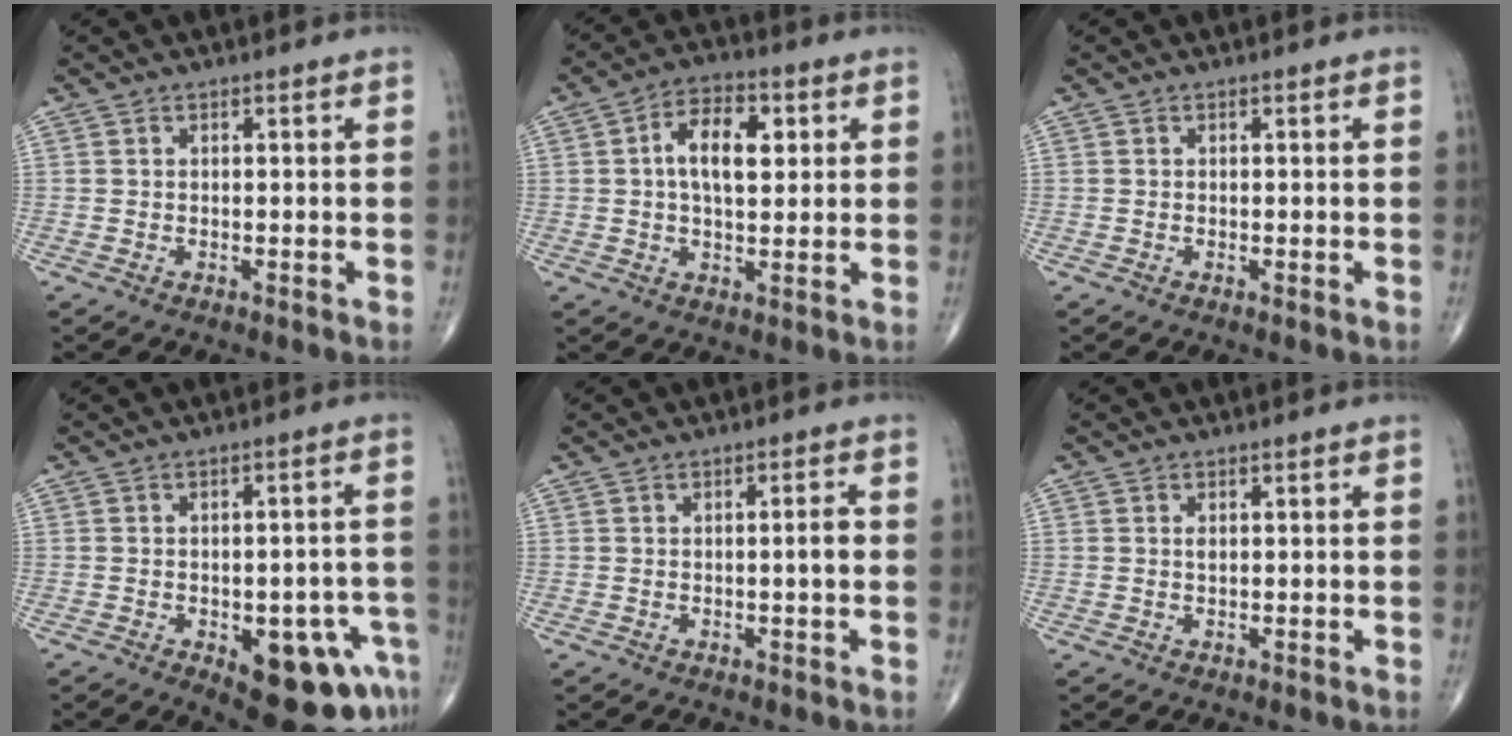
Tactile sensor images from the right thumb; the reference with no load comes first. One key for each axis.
{"total": 9.6, "fx": 2.0, "fy": 5.1, "fz": 7.9, "tx": -0.117, "ty": 0.008, "tz": 0.028}
{"total": 0.0}
{"total": 14.3, "fx": -6.1, "fy": 6.4, "fz": 11.2, "tx": -0.102, "ty": 0.031, "tz": -0.062}
{"total": 1.1, "fx": -0.1, "fy": 0.4, "fz": 1.0, "tx": -0.009, "ty": 0.002, "tz": -0.003}
{"total": 0.7, "fx": 0.2, "fy": 0.3, "fz": 0.6, "tx": -0.009, "ty": 0.000, "tz": 0.004}